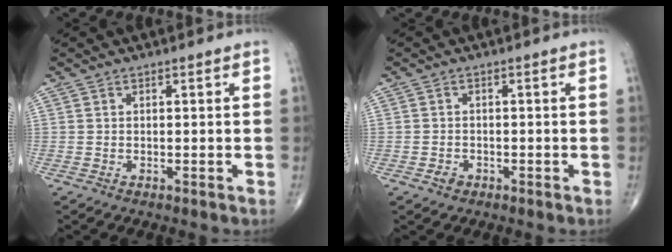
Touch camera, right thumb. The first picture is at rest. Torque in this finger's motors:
{"motor_torque": [0.22, -0.05, -0.23, -0.29, -0.01]}